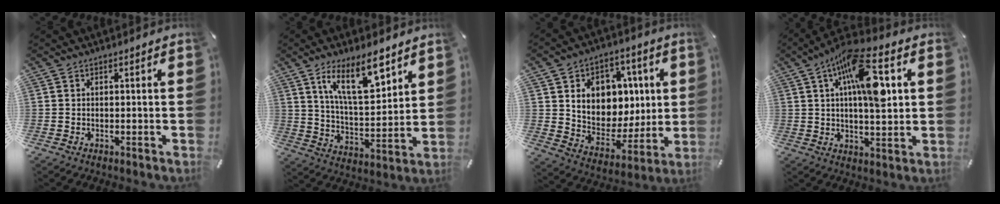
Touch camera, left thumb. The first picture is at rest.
{"total": 15.7, "force": [9.3, 6.4, 10.9], "torque": [-0.183, -0.035, 0.160]}
{"total": 12.6, "force": [3.4, 10.9, 5.3], "torque": [-0.077, -0.024, 0.071]}
{"total": 15.3, "force": [4.8, 5.7, 13.4], "torque": [-0.231, -0.008, 0.075]}